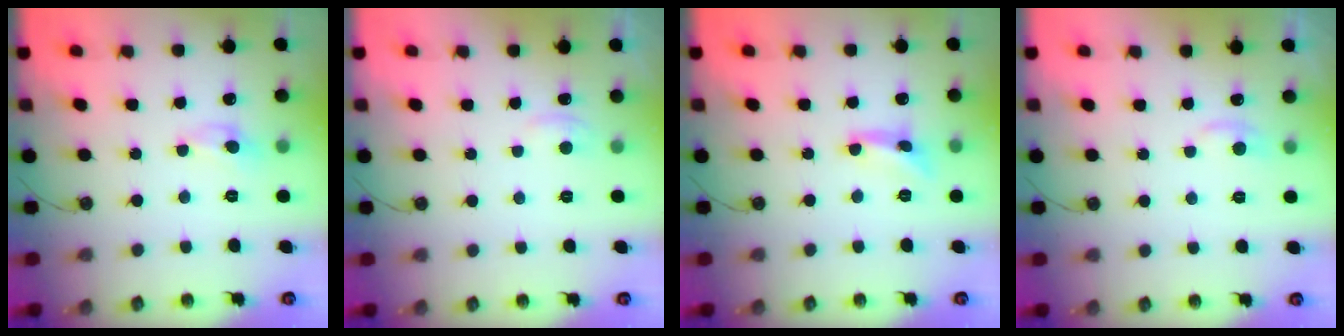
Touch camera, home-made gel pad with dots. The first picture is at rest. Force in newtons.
{"total": 3.1, "press": 3.1, "slide": 0.2}
{"total": 1.3, "press": 1.3, "slide": 0.1}
{"total": 0.7, "press": 0.4, "slide": 0.6}